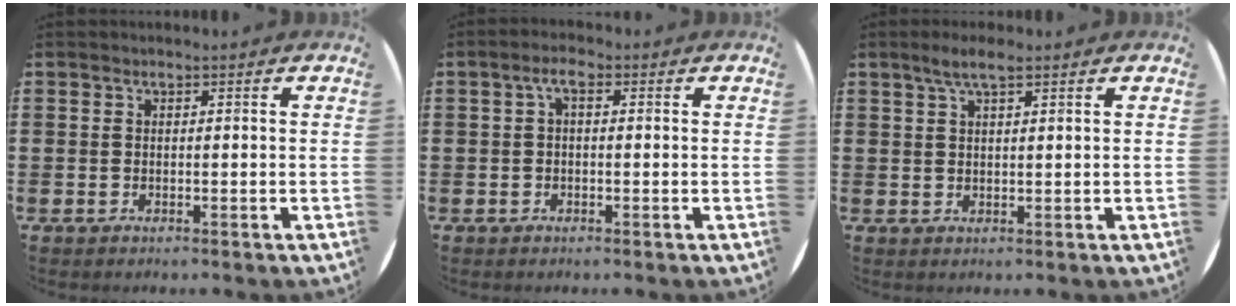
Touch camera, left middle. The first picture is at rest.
{"total": 1.9, "force": [0.2, 0.8, 1.7], "torque": [-0.027, 0.003, -0.001]}
{"total": 3.2, "force": [2.1, 0.7, 2.3], "torque": [-0.047, 0.008, 0.036]}